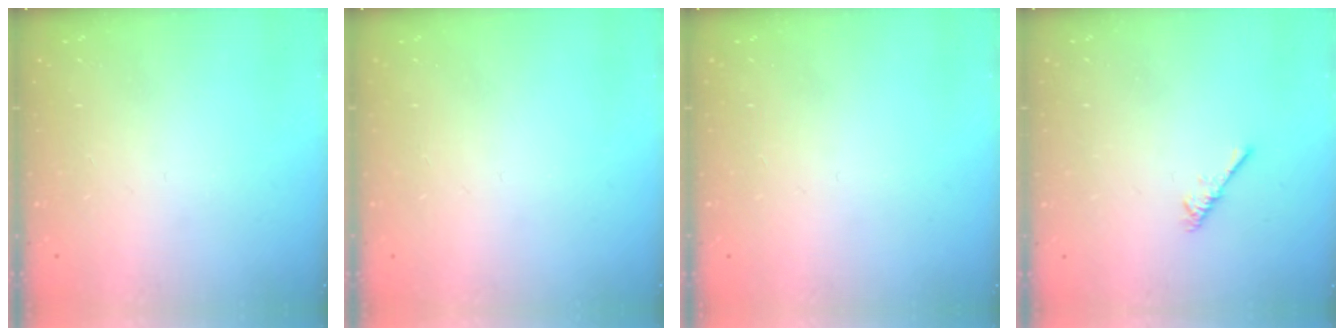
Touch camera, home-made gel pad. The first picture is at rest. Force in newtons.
{"total": 0.0}
{"total": 0.0}
{"total": 2.2, "press": 2.1, "slide": 0.5}